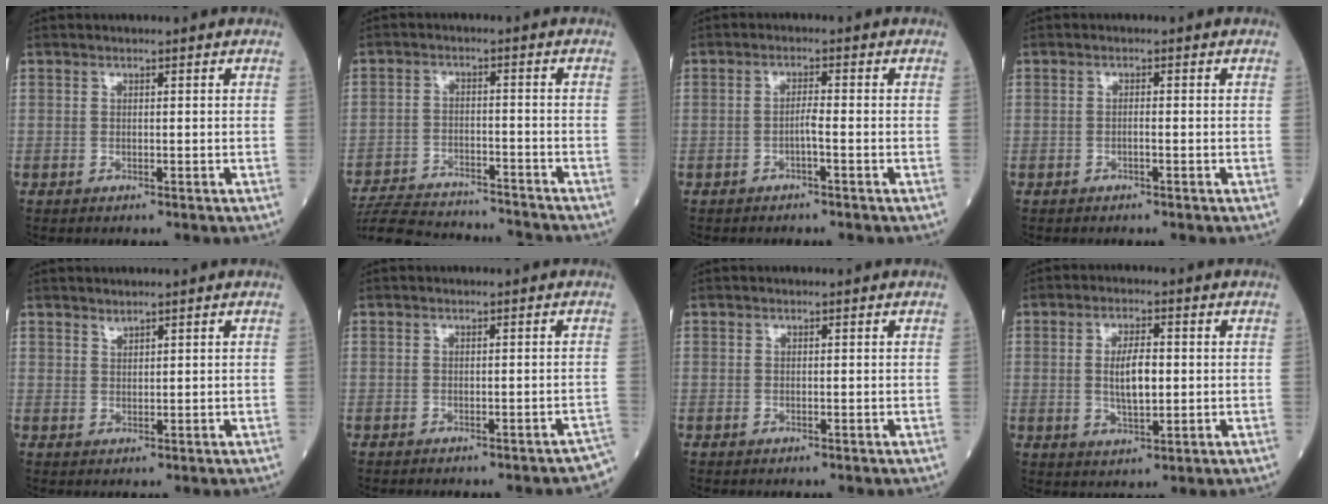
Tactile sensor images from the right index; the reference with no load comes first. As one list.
[{"total": 16.4, "force": [-15.6, 2.4, 4.4], "torque": [-0.095, -0.003, -0.233]}, {"total": 1.9, "force": [-0.9, -0.1, 1.7], "torque": [-0.030, 0.001, -0.020]}, {"total": 0.9, "force": [-0.4, 0.0, 0.7], "torque": [-0.013, 0.002, -0.009]}, {"total": 1.0, "force": [1.0, 0.1, 0.1], "torque": [-0.003, -0.003, 0.018]}, {"total": 8.4, "force": [-7.7, 2.0, 2.7], "torque": [-0.019, 0.001, -0.077]}, {"total": 0.0}, {"total": 5.8, "force": [0.2, 1.9, 5.5], "torque": [-0.105, 0.001, 0.005]}]